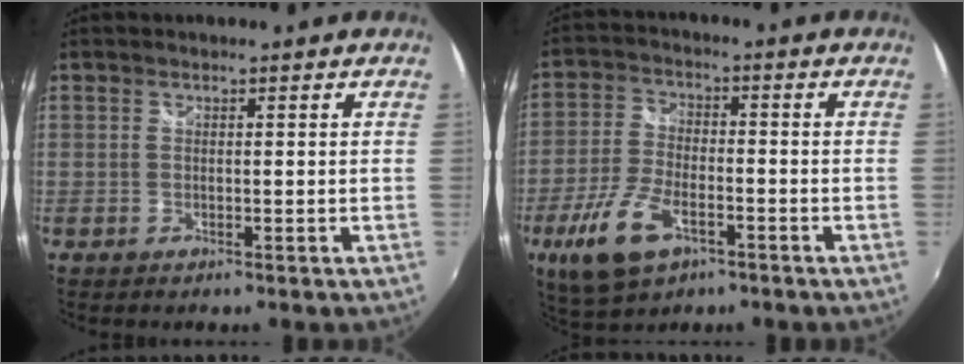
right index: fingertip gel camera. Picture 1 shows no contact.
{"total": 12.2, "force": [-6.1, 5.9, 8.7], "torque": [-0.195, -0.014, -0.111]}